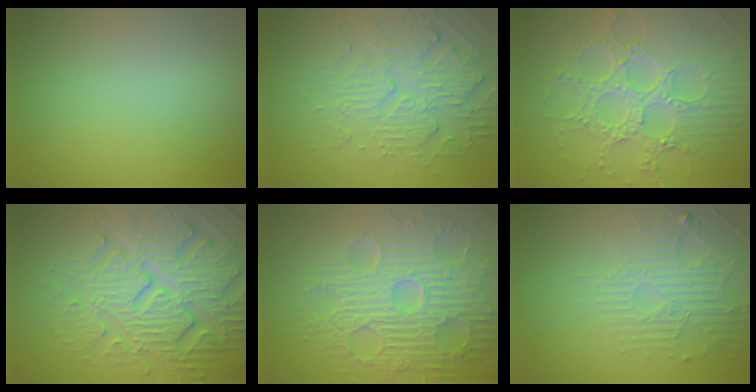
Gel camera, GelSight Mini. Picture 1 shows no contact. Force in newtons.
{"total": 4.7, "press": 4.2, "slide": 2.3}
{"total": 8.3, "press": 6.2, "slide": 5.5}
{"total": 8.1, "press": 7.9, "slide": 1.9}
{"total": 10.8, "press": 7.1, "slide": 8.1}
{"total": 4.7, "press": 3.4, "slide": 3.2}